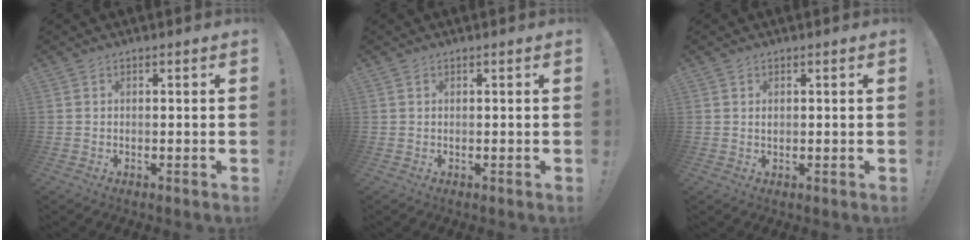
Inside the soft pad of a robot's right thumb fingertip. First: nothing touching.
{"total": 0.0}
{"total": 0.7, "force": [0.4, 0.6, 0.2], "torque": [0.004, -0.001, 0.005]}